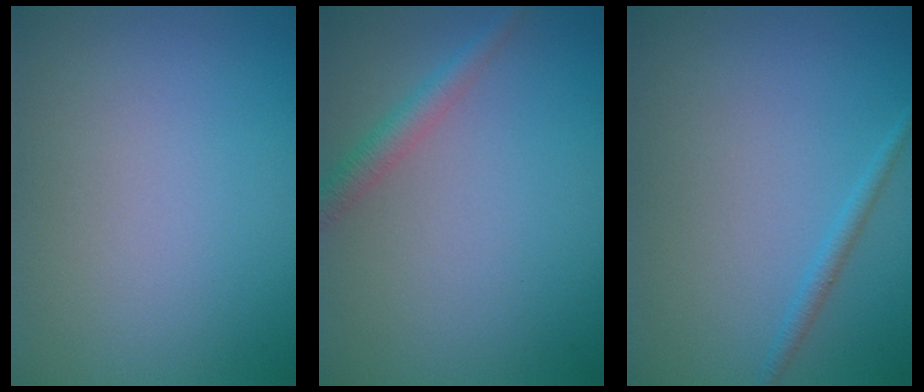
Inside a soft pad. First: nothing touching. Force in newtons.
{"total": 2.0, "press": 2.0, "slide": 0.0}
{"total": 1.1, "press": 1.0, "slide": 0.1}